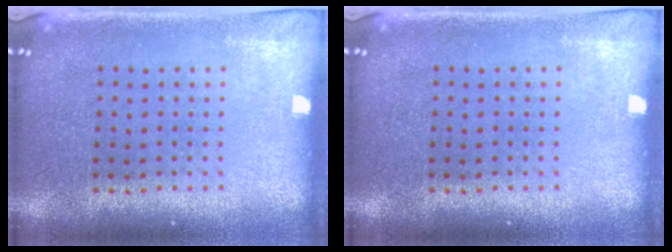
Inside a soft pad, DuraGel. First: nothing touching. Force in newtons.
{"total": 0.0}